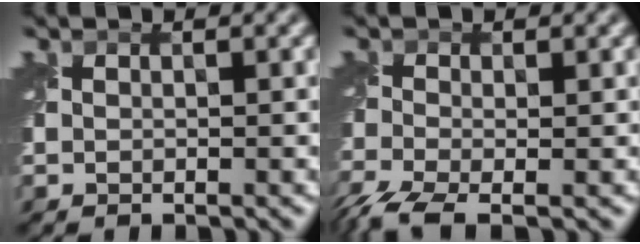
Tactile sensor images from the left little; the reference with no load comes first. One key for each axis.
{"total": 5.2, "fx": -3.4, "fy": 1.8, "fz": 3.5, "tx": -0.084, "ty": -0.021, "tz": -0.076}